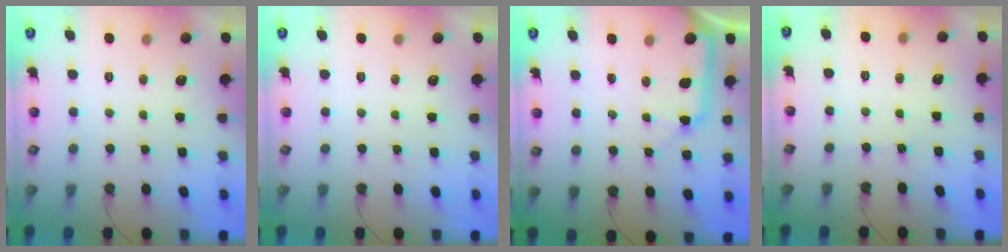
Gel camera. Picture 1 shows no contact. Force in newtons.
{"total": 0.0}
{"total": 11.2, "press": 11.1, "slide": 1.4}
{"total": 2.3, "press": 2.3, "slide": 0.4}